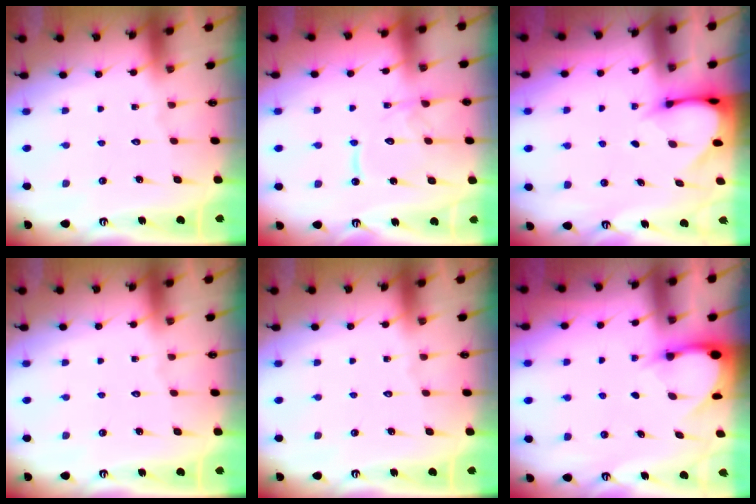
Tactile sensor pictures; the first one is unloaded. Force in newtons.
{"total": 12.4, "press": 12.4, "slide": 1.3}
{"total": 3.5, "press": 3.5, "slide": 0.2}
{"total": 0.0}
{"total": 0.0}
{"total": 3.1, "press": 3.1, "slide": 0.2}